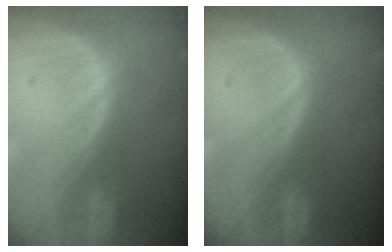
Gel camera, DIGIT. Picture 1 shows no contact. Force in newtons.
{"total": 0.0}